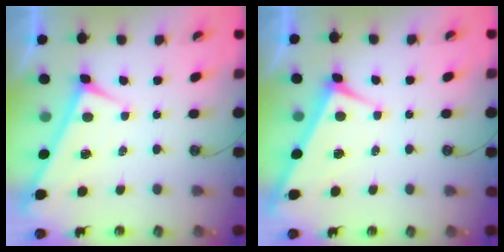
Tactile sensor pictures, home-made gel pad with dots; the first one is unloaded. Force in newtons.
{"total": 4.0, "press": 3.9, "slide": 0.6}